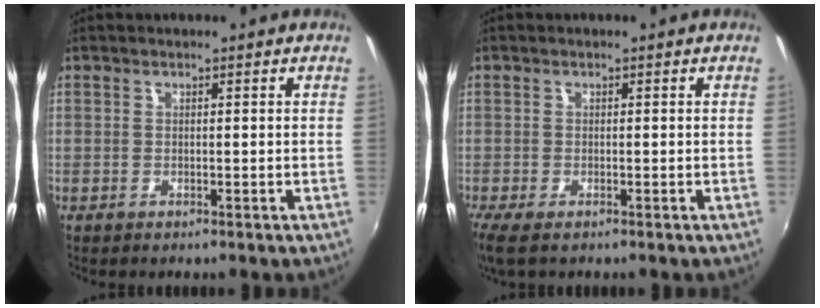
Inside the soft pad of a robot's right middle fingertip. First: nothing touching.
{"total": 3.7, "force": [-2.4, 0.8, 2.6], "torque": [-0.055, -0.018, -0.041]}